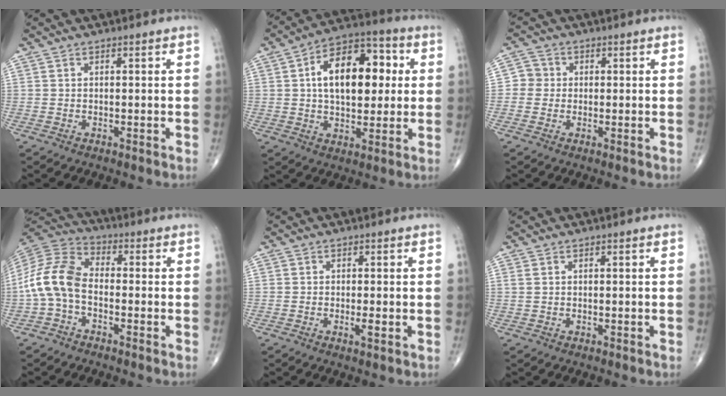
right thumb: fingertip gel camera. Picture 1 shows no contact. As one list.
[{"total": 17.0, "force": [2.9, 9.6, 13.8], "torque": [-0.187, 0.020, 0.040]}, {"total": 3.2, "force": [-0.2, 3.1, 0.7], "torque": [0.010, 0.008, -0.011]}, {"total": 10.9, "force": [-2.2, 6.8, 8.2], "torque": [-0.165, 0.035, -0.059]}, {"total": 1.6, "force": [-0.4, 0.4, 1.5], "torque": [-0.028, -0.004, -0.008]}, {"total": 0.7, "force": [0.2, 0.4, 0.5], "torque": [-0.015, 0.009, 0.010]}]